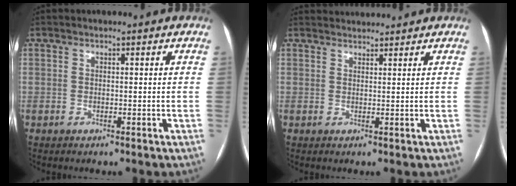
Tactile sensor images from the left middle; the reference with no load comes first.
{"total": 3.3, "force": [3.3, 0.3, 0.1], "torque": [-0.005, 0.027, 0.053]}